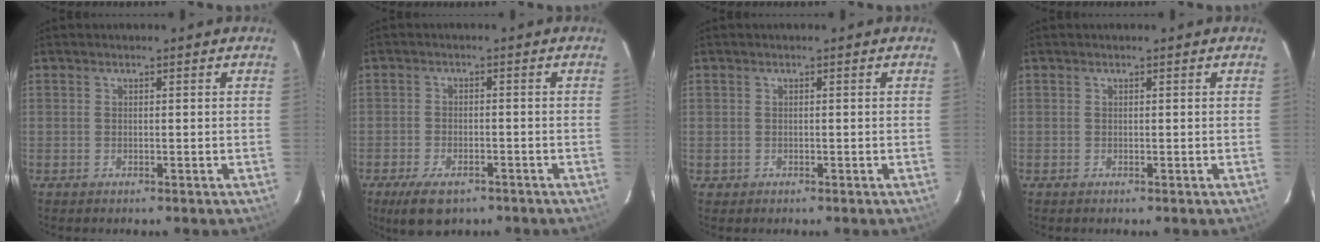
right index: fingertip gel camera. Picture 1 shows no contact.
{"total": 7.3, "force": [-4.9, 3.4, 4.2], "torque": [-0.096, -0.013, -0.078]}
{"total": 1.0, "force": [-0.1, 1.0, 0.0], "torque": [0.002, 0.003, 0.001]}
{"total": 0.0}